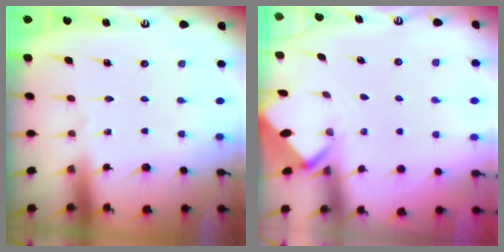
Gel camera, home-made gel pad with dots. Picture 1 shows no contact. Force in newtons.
{"total": 2.0, "press": 2.0, "slide": 0.0}